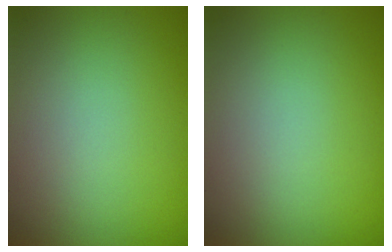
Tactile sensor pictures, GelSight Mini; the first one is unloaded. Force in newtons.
{"total": 0.0}